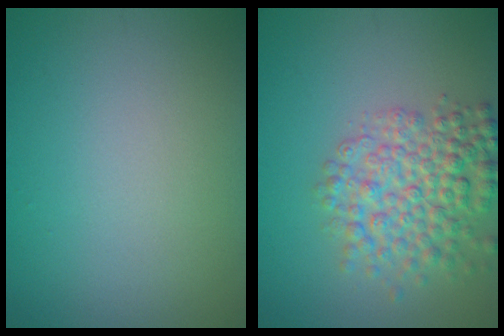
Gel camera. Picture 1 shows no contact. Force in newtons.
{"total": 5.5, "press": 5.5, "slide": 0.2}